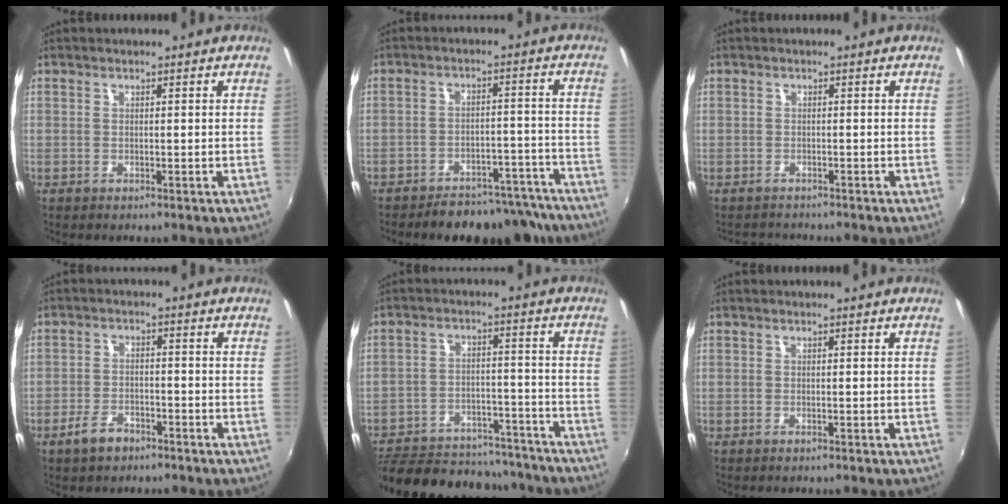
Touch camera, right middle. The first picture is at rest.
{"total": 15.9, "force": [-14.2, 5.6, 4.6], "torque": [-0.082, 0.033, -0.164]}
{"total": 2.5, "force": [-1.9, 1.6, -0.2], "torque": [0.004, 0.013, -0.030]}
{"total": 4.8, "force": [-3.5, 2.3, 2.3], "torque": [-0.058, 0.003, -0.058]}
{"total": 20.9, "force": [-17.8, 8.6, 6.8], "torque": [-0.147, 0.036, -0.226]}
{"total": 0.0}